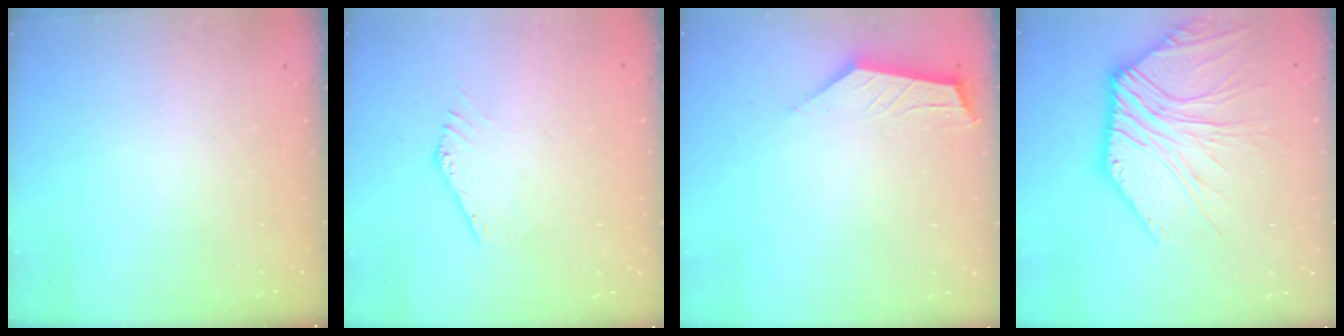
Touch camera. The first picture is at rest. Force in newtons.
{"total": 1.4, "press": 1.4, "slide": 0.1}
{"total": 3.6, "press": 3.6, "slide": 0.4}
{"total": 9.8, "press": 9.8, "slide": 0.8}